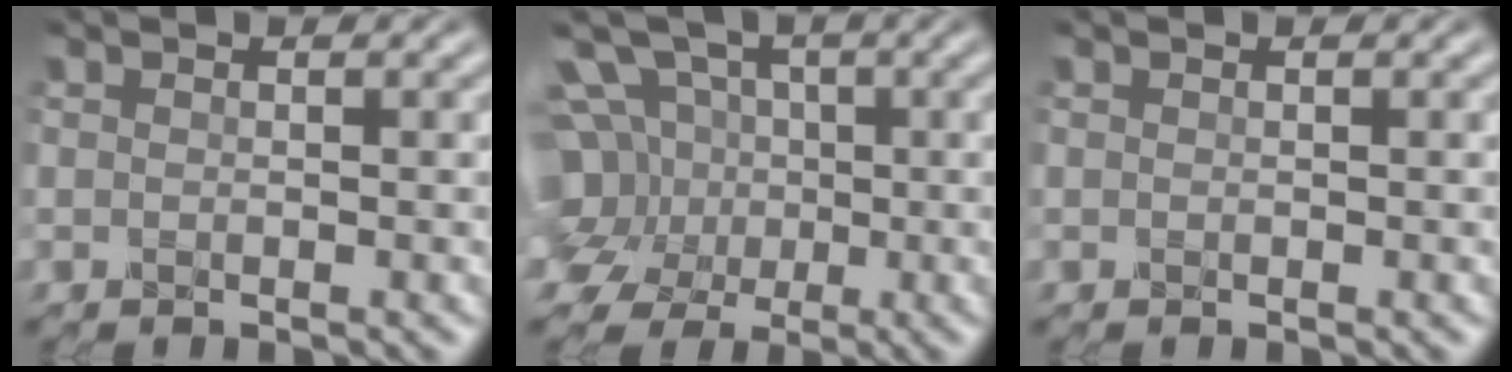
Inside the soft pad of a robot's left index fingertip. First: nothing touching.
{"total": 10.2, "force": [0.4, 8.8, 5.2], "torque": [-0.119, 0.029, -0.036]}
{"total": 0.0}